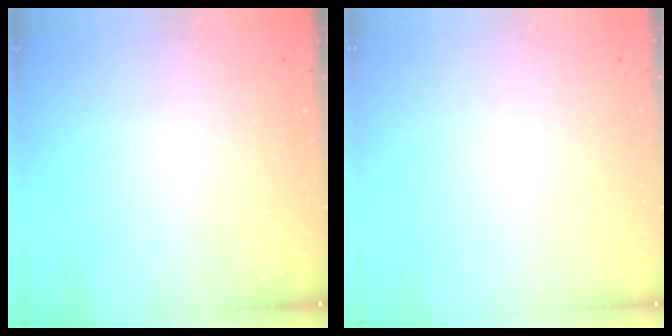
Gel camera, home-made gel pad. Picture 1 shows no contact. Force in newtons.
{"total": 0.0}